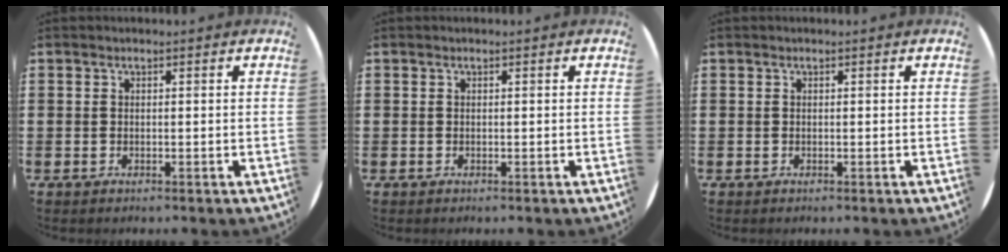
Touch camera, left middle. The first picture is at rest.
{"total": 0.0}
{"total": 0.0}